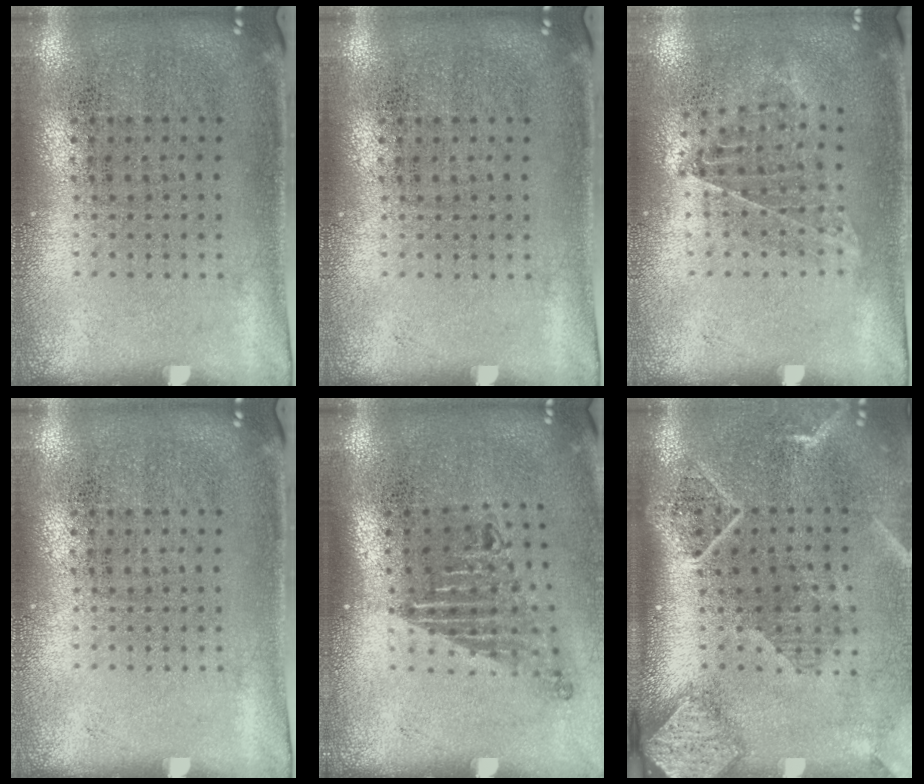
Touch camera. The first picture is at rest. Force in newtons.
{"total": 0.0}
{"total": 0.9, "press": 0.8, "slide": 0.4}
{"total": 0.0}
{"total": 1.7, "press": 1.2, "slide": 1.2}
{"total": 2.7, "press": 2.0, "slide": 1.8}